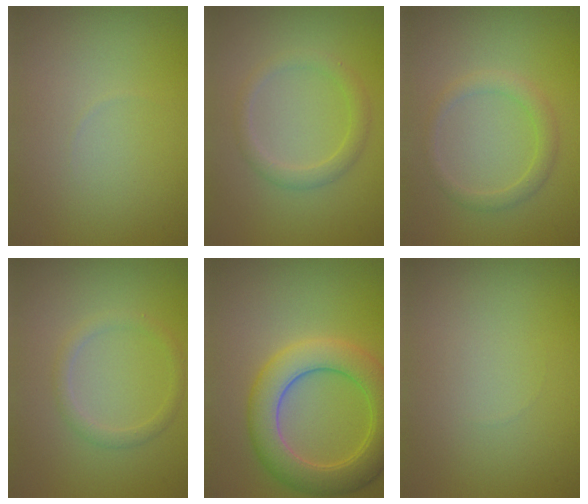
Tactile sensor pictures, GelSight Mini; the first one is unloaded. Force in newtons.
{"total": 2.0, "press": 2.0, "slide": 0.1}
{"total": 1.8, "press": 1.8, "slide": 0.1}
{"total": 1.5, "press": 1.5, "slide": 0.1}
{"total": 6.4, "press": 6.4, "slide": 0.2}
{"total": 0.0}